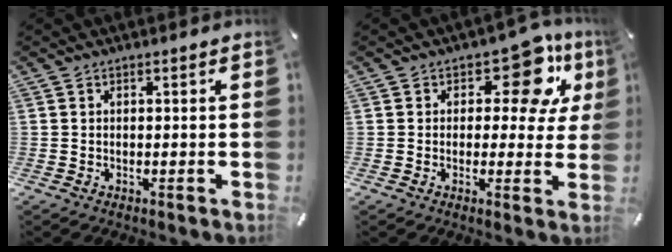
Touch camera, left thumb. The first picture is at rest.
{"total": 12.7, "force": [6.2, 6.6, 8.9], "torque": [-0.112, -0.035, 0.104]}